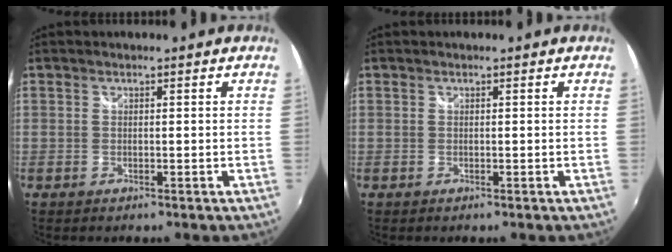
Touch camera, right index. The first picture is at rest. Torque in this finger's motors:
{"motor_torque": [0.05, 0.05, 0.00, 0.00]}